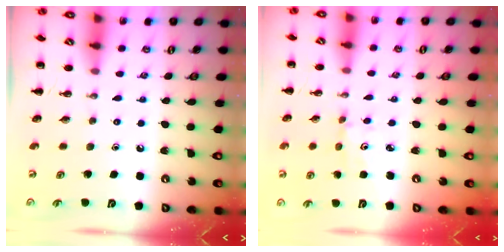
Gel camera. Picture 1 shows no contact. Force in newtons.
{"total": 2.8, "press": 2.7, "slide": 0.8}